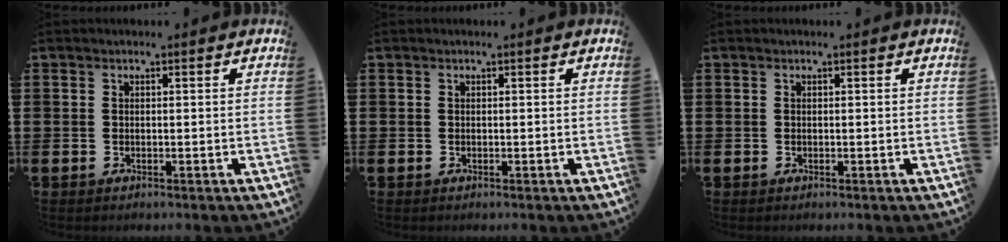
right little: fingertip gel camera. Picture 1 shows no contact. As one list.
[{"total": 0.0}, {"total": 0.0}]